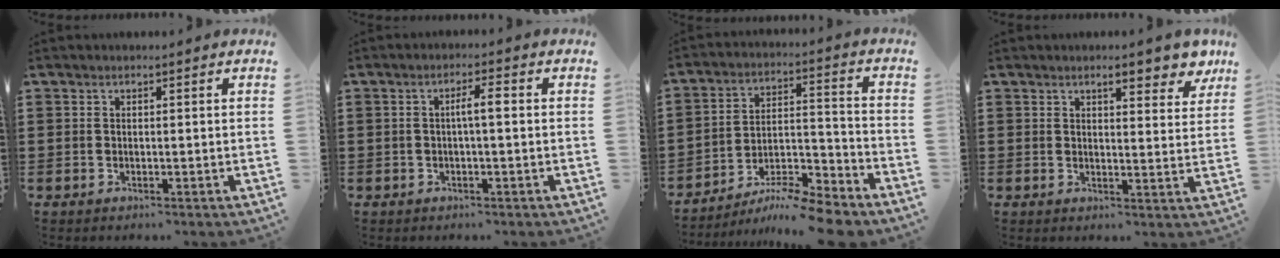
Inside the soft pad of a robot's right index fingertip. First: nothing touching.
{"total": 2.7, "force": [-0.1, 0.4, 2.7], "torque": [-0.050, 0.003, -0.005]}
{"total": 8.3, "force": [-7.8, 0.5, 2.8], "torque": [-0.032, 0.018, -0.149]}
{"total": 5.4, "force": [3.9, 1.5, 3.3], "torque": [-0.050, -0.005, 0.064]}